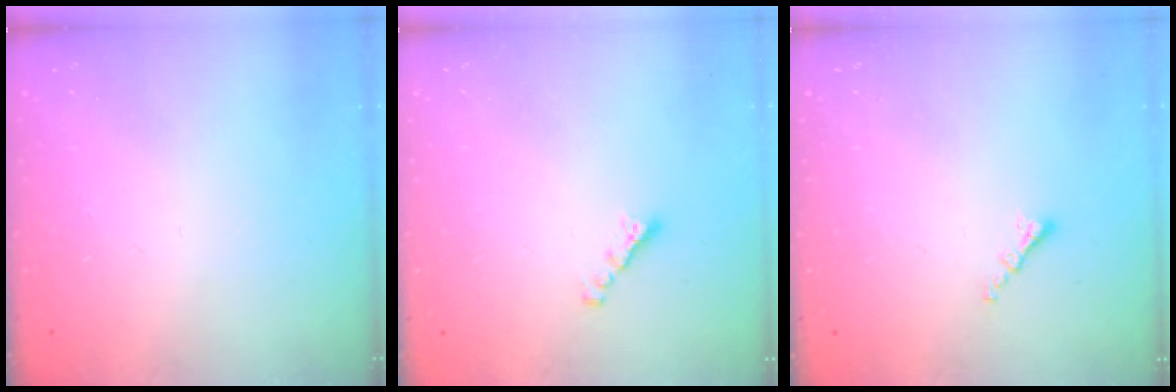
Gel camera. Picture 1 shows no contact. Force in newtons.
{"total": 2.7, "press": 2.6, "slide": 0.8}
{"total": 0.8, "press": 0.8, "slide": 0.2}